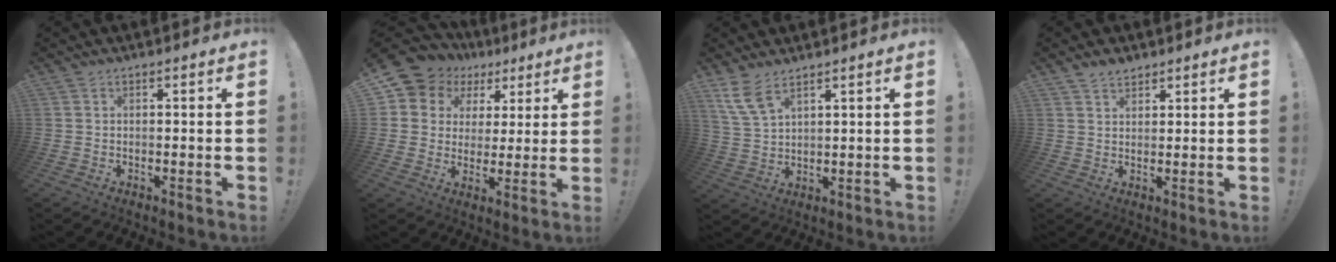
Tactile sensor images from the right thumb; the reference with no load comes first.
{"total": 8.8, "force": [4.4, 7.3, 2.2], "torque": [-0.045, -0.032, 0.087]}
{"total": 7.2, "force": [5.2, 2.5, 4.3], "torque": [-0.087, -0.021, 0.102]}
{"total": 3.5, "force": [3.0, 1.7, 0.9], "torque": [-0.013, -0.019, 0.055]}